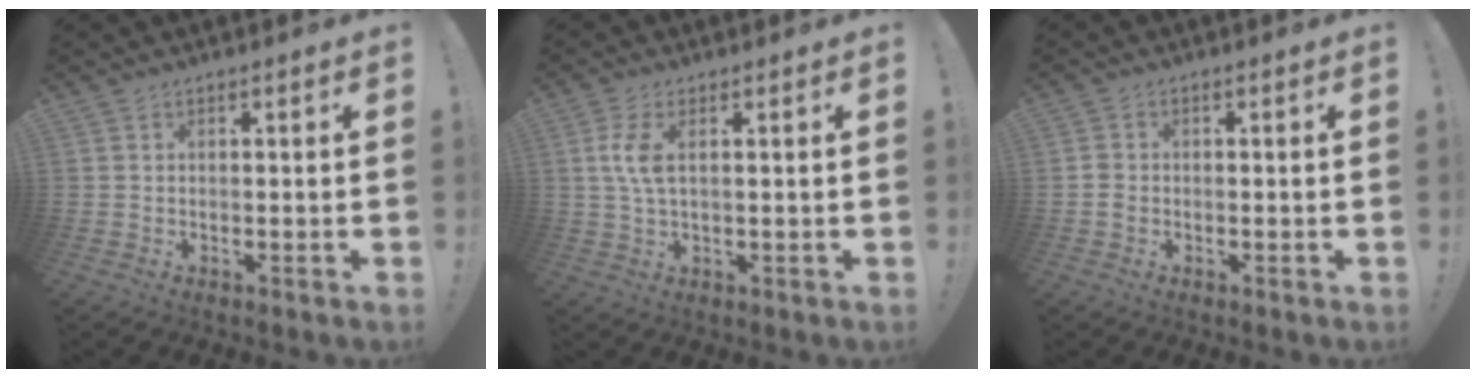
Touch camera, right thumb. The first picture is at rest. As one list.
[{"total": 5.8, "force": [1.2, 2.5, 5.0], "torque": [-0.101, -0.002, 0.018]}, {"total": 1.8, "force": [-0.6, 1.6, 0.7], "torque": [-0.013, 0.007, -0.011]}]